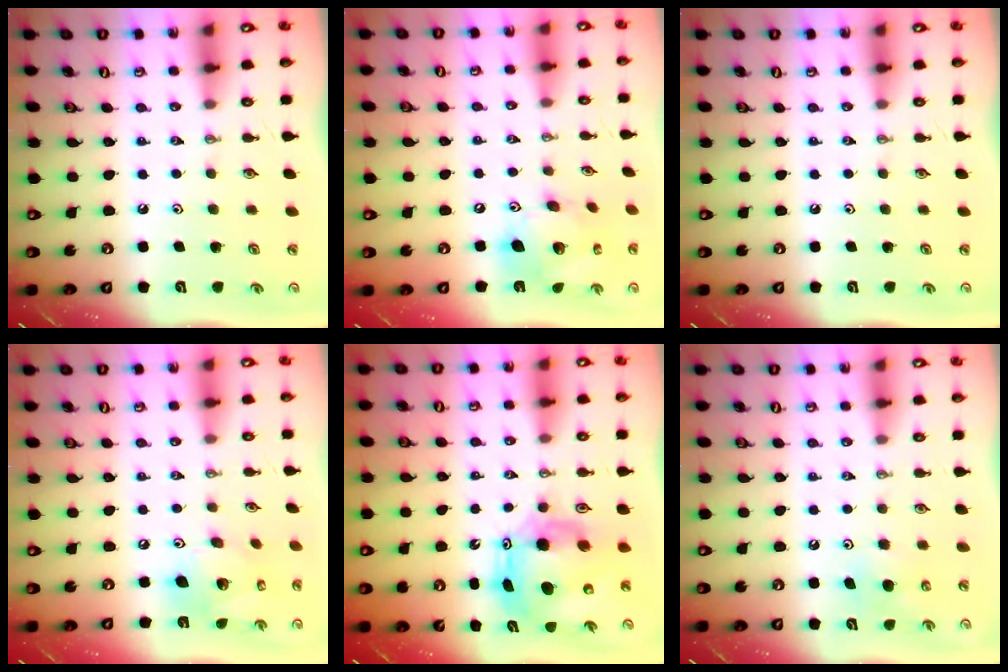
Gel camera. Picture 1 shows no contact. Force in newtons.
{"total": 16.1, "press": 16.0, "slide": 2.1}
{"total": 0.0}
{"total": 15.6, "press": 15.4, "slide": 2.8}
{"total": 11.5, "press": 11.4, "slide": 1.1}
{"total": 5.4, "press": 5.3, "slide": 0.9}